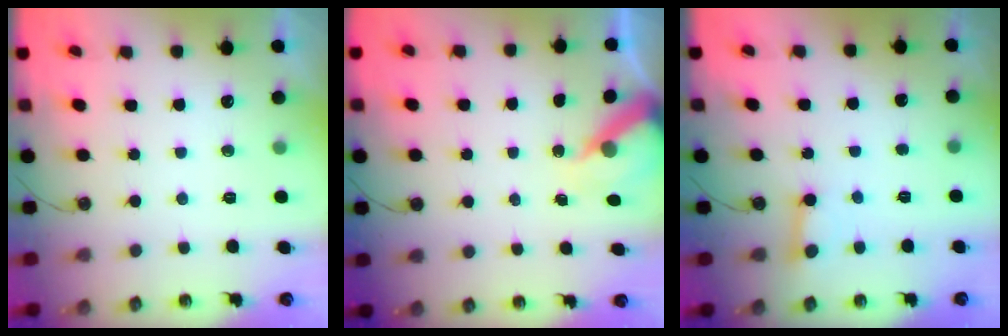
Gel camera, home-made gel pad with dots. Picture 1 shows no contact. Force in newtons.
{"total": 6.8, "press": 6.7, "slide": 0.6}
{"total": 2.6, "press": 2.5, "slide": 0.3}